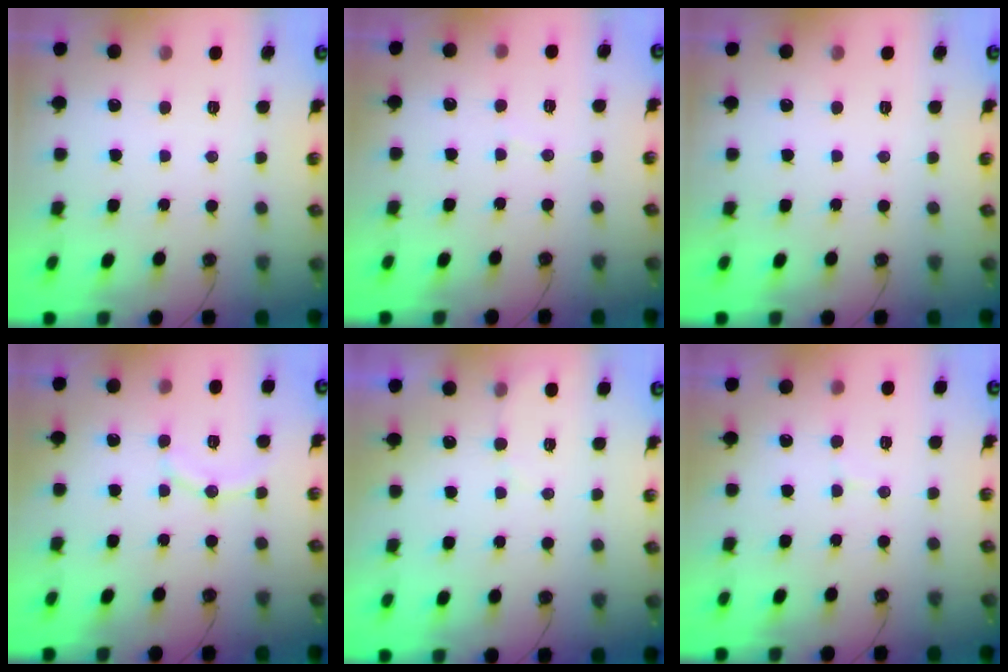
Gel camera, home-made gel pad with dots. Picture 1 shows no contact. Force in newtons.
{"total": 2.9, "press": 2.9, "slide": 0.3}
{"total": 0.0}
{"total": 9.3, "press": 9.1, "slide": 2.2}
{"total": 2.8, "press": 2.8, "slide": 0.3}
{"total": 5.3, "press": 5.3, "slide": 0.9}